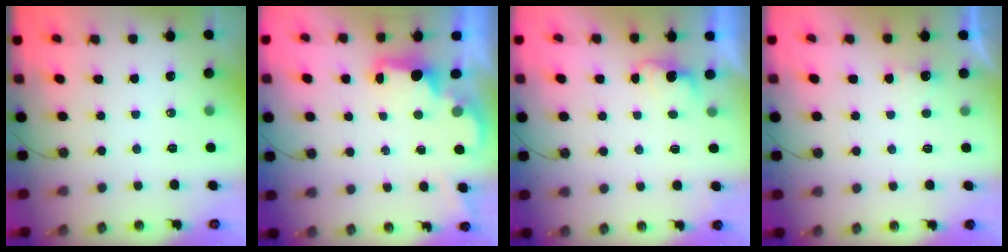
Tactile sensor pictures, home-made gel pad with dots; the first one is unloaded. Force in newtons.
{"total": 2.2, "press": 2.1, "slide": 0.7}
{"total": 1.4, "press": 1.2, "slide": 0.7}
{"total": 1.0, "press": 0.7, "slide": 0.6}